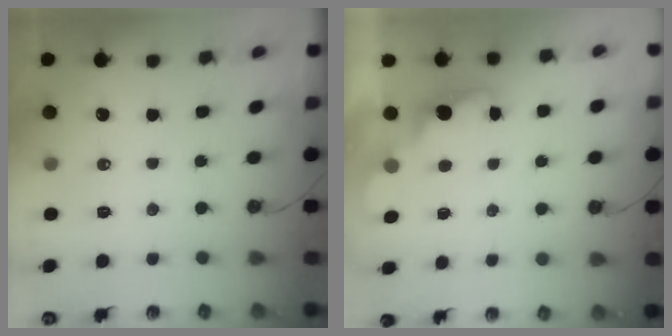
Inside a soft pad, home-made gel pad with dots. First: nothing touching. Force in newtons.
{"total": 2.2, "press": 2.1, "slide": 0.7}